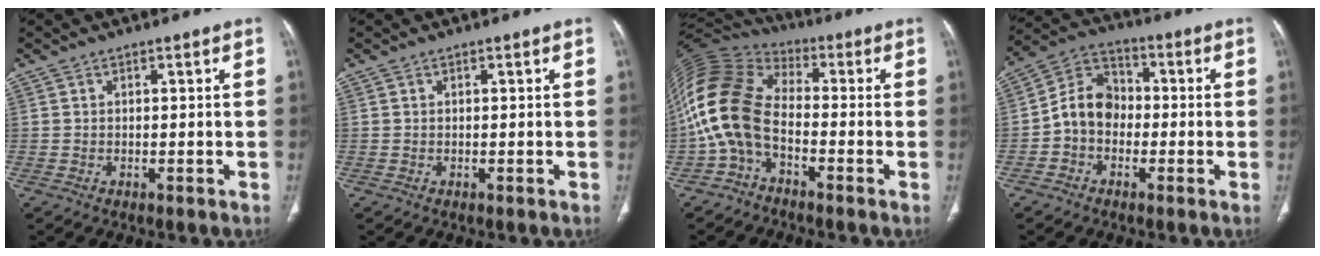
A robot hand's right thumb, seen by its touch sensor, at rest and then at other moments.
{"total": 0.0}
{"total": 14.2, "force": [-3.4, 8.7, 10.7], "torque": [-0.232, 0.059, -0.081]}
{"total": 8.8, "force": [-1.6, 7.0, 5.1], "torque": [-0.071, 0.037, -0.046]}